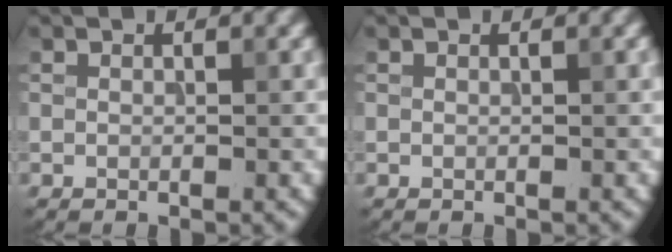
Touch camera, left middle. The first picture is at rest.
{"total": 0.0}